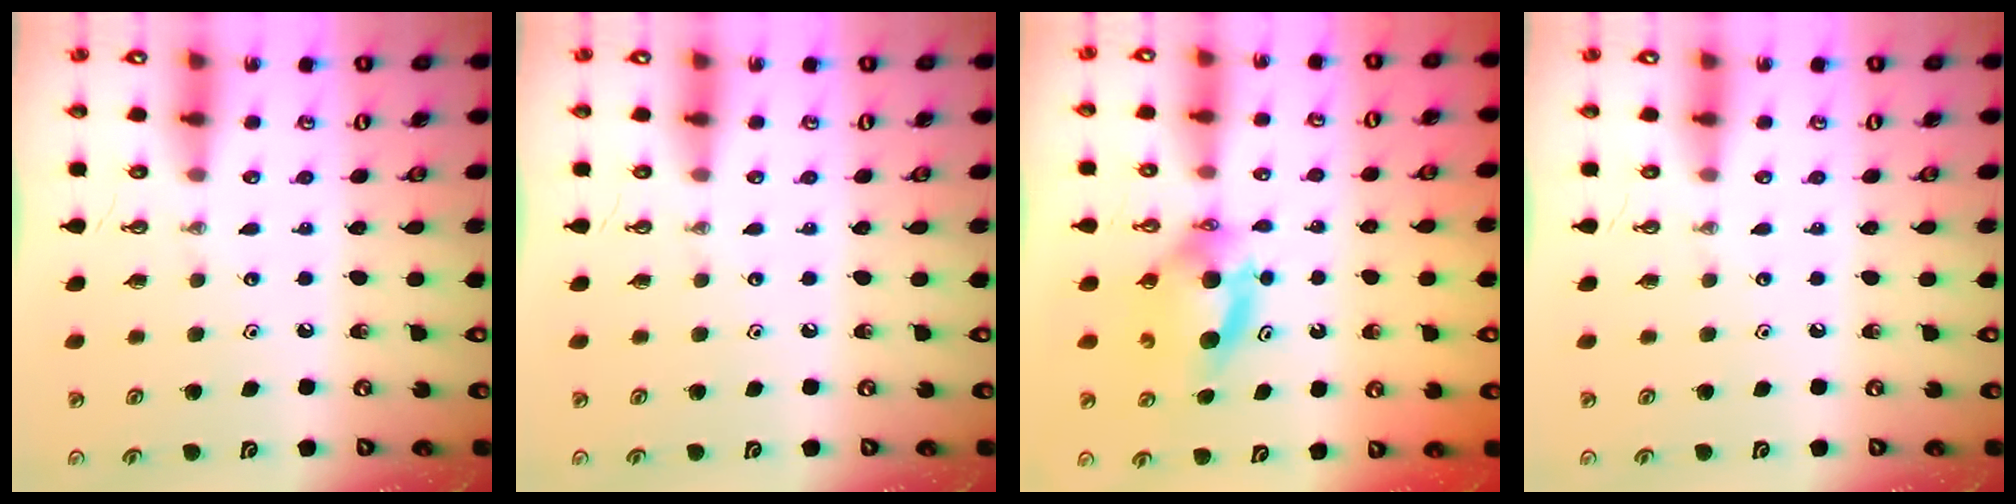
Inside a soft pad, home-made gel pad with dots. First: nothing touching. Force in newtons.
{"total": 0.0}
{"total": 6.6, "press": 6.0, "slide": 2.8}
{"total": 0.0}